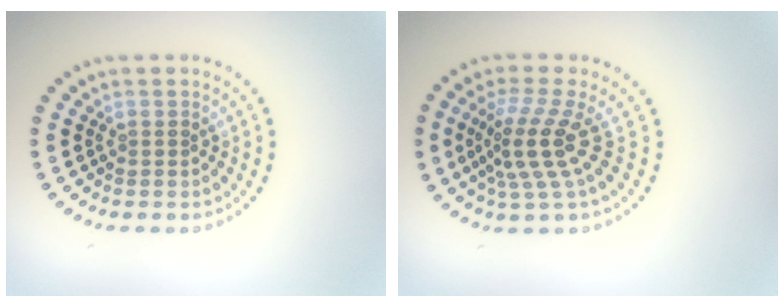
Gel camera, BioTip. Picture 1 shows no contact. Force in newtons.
{"total": 4.1, "press": 2.8, "slide": 2.9}